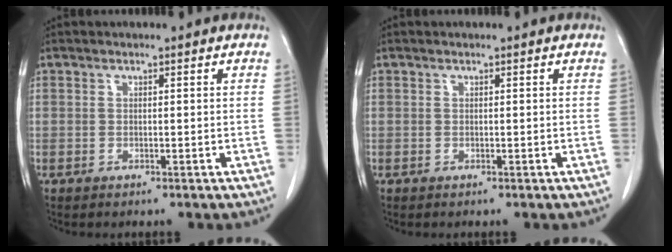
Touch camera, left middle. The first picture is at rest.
{"total": 0.0}